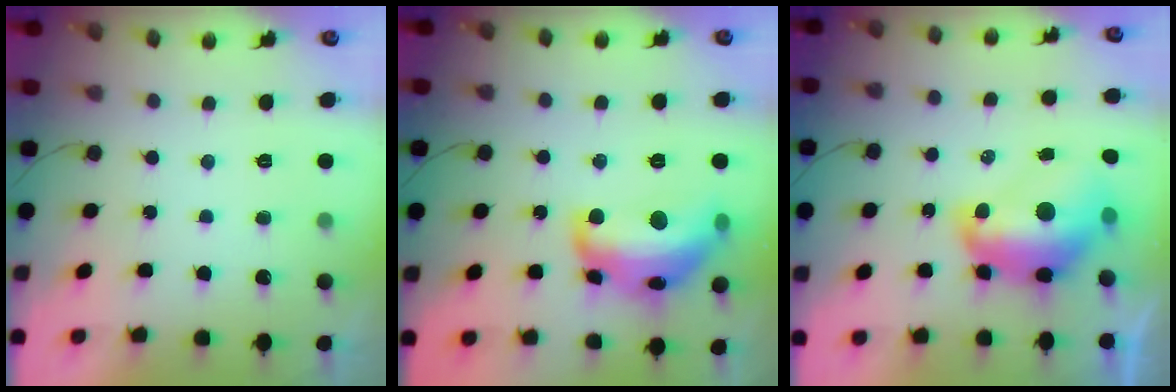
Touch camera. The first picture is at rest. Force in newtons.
{"total": 18.8, "press": 18.8, "slide": 0.9}
{"total": 14.1, "press": 14.0, "slide": 1.4}